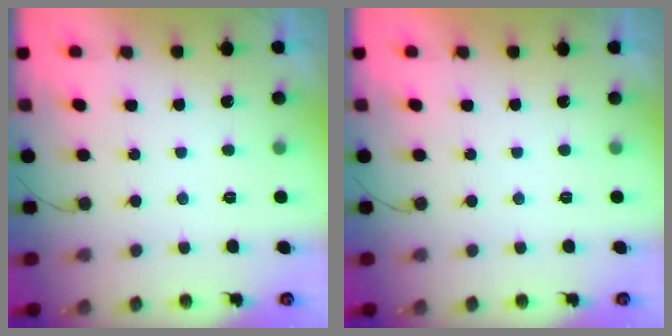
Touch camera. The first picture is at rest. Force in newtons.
{"total": 1.8, "press": 1.8, "slide": 0.0}